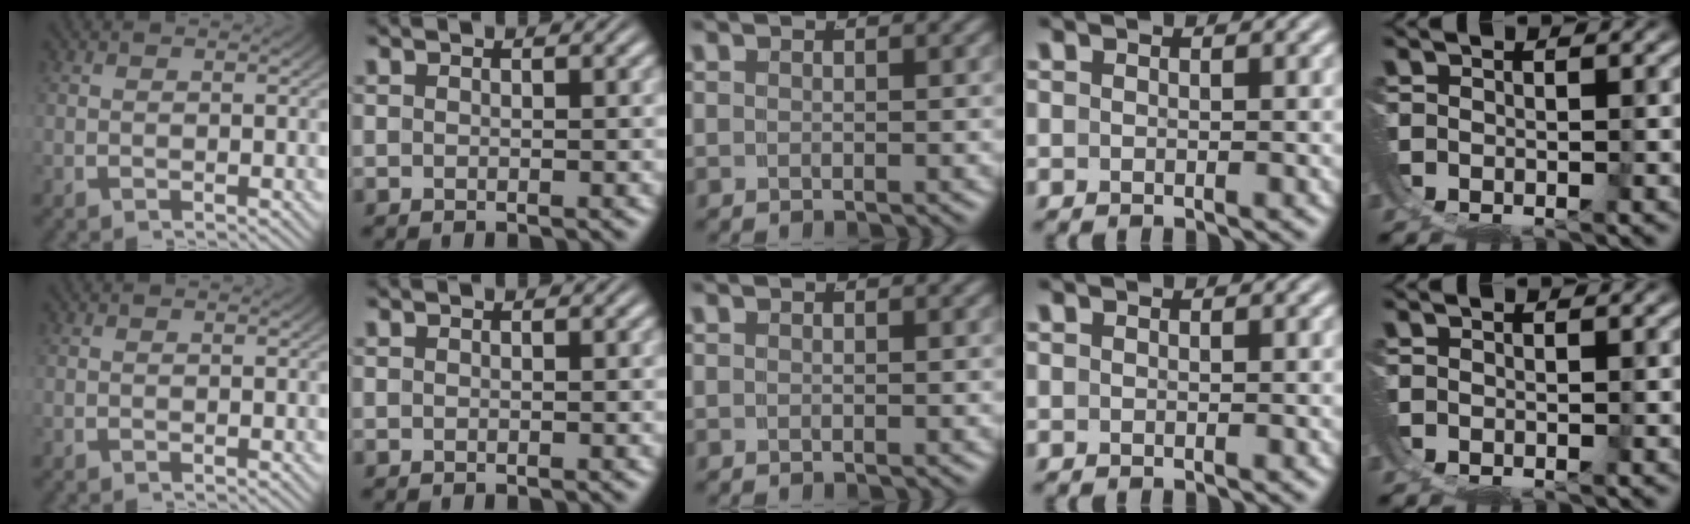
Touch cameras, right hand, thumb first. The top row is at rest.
{}